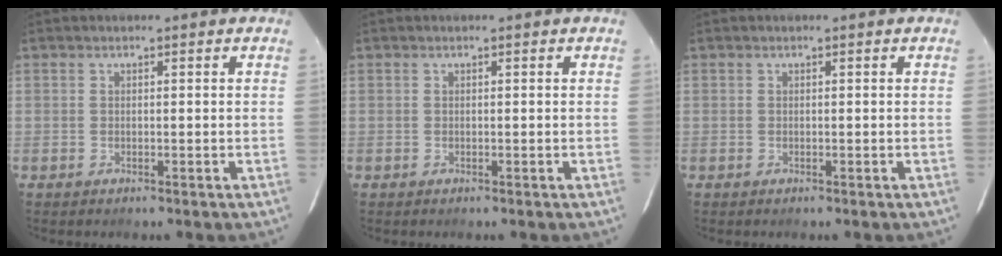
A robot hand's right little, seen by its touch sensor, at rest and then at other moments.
{"total": 0.0}
{"total": 0.0}